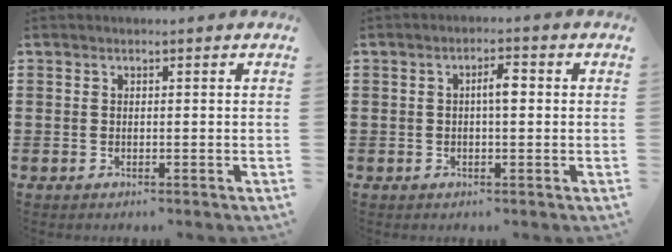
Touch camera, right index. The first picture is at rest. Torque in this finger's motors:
{"motor_torque": [0.43, -0.18, 0.06, 0.04]}